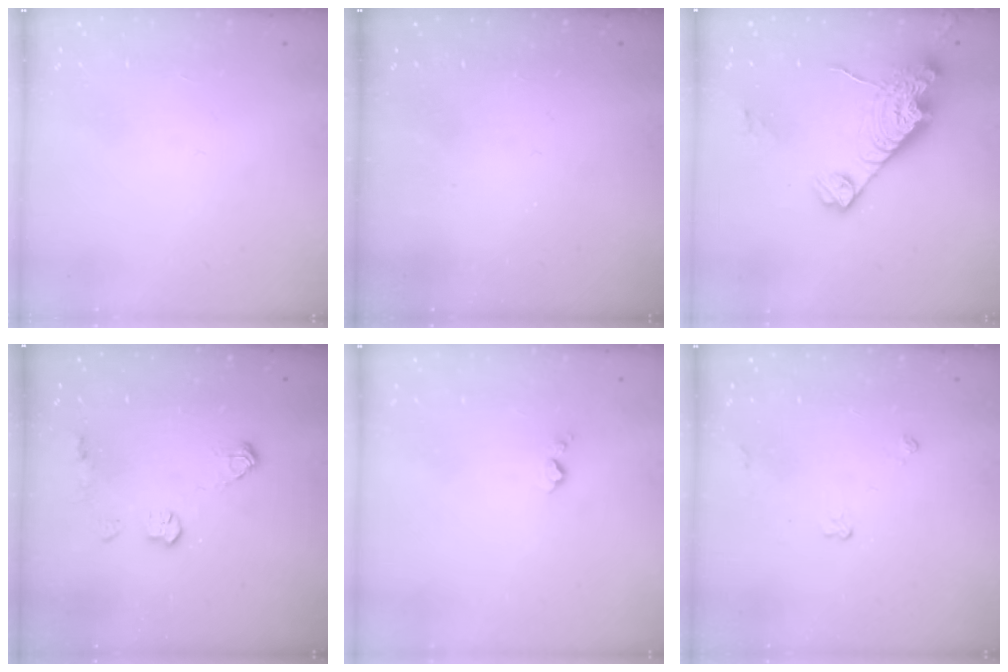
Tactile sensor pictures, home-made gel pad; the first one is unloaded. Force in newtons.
{"total": 0.0}
{"total": 13.3, "press": 13.2, "slide": 1.1}
{"total": 7.1, "press": 7.1, "slide": 0.2}
{"total": 4.3, "press": 4.2, "slide": 0.7}
{"total": 3.9, "press": 3.9, "slide": 0.6}